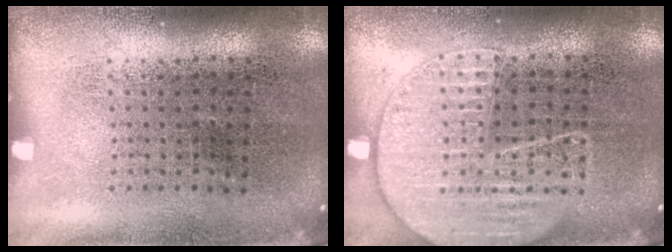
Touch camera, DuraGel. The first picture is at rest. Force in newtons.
{"total": 1.4, "press": 1.4, "slide": 0.2}